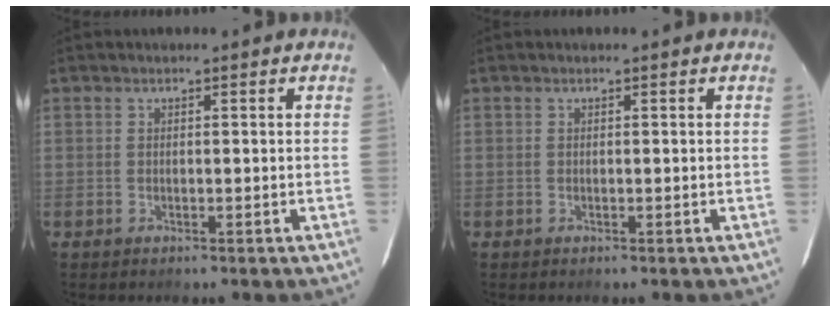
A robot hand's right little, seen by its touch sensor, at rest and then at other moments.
{"total": 0.0}